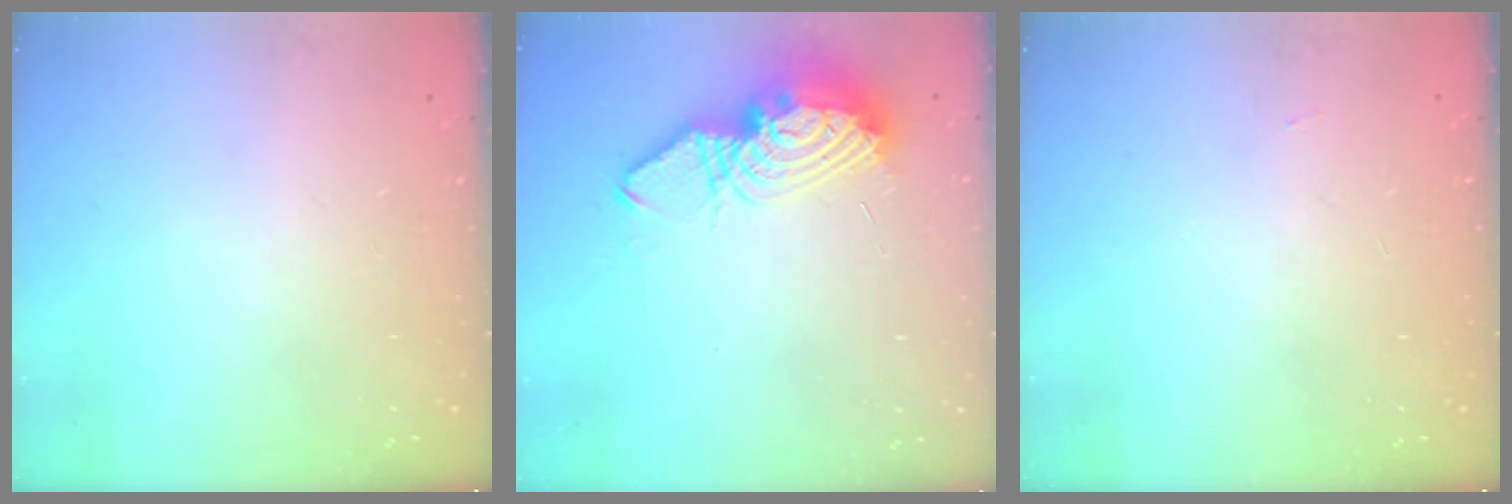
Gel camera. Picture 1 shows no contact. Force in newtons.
{"total": 14.2, "press": 14.1, "slide": 1.2}
{"total": 5.9, "press": 2.2, "slide": 5.5}